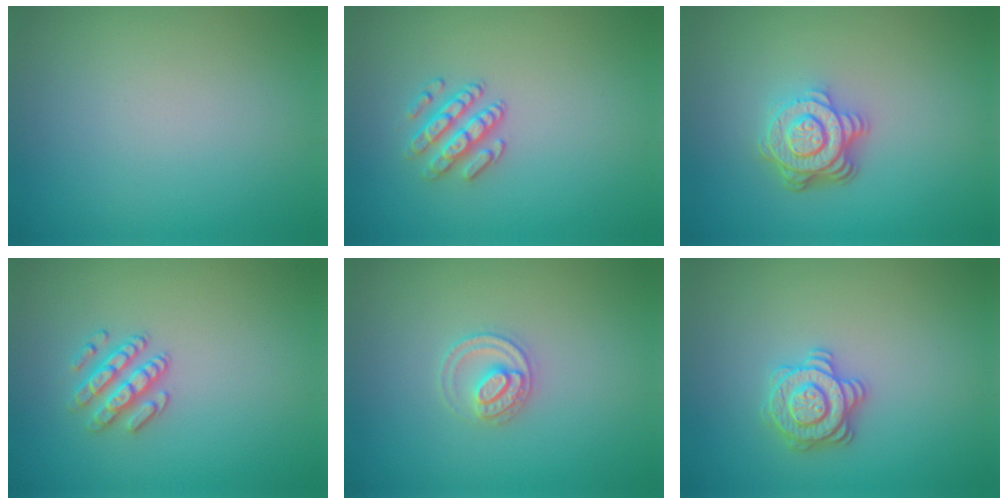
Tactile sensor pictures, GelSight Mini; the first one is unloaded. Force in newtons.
{"total": 2.5, "press": 2.3, "slide": 0.9}
{"total": 4.6, "press": 3.3, "slide": 3.2}
{"total": 2.5, "press": 2.3, "slide": 0.9}
{"total": 2.2, "press": 2.2, "slide": 0.2}
{"total": 2.9, "press": 2.8, "slide": 0.4}